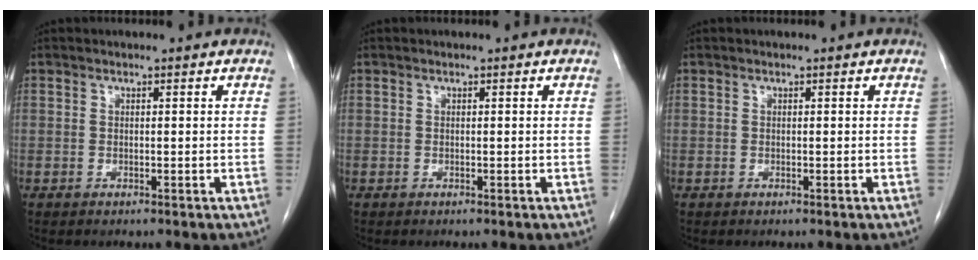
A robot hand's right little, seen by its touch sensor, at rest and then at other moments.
{"total": 0.0}
{"total": 0.0}